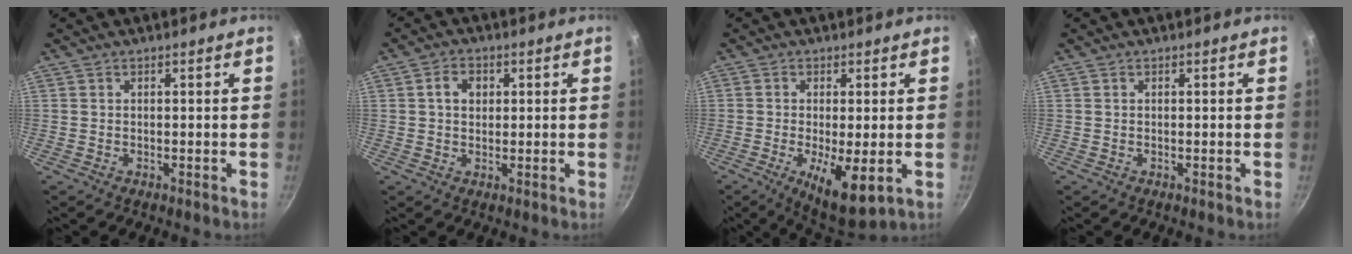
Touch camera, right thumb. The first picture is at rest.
{"total": 3.8, "force": [0.9, 2.9, 2.3], "torque": [-0.024, 0.004, 0.012]}
{"total": 9.4, "force": [-2.1, 2.8, 8.8], "torque": [-0.146, -0.012, -0.022]}
{"total": 0.0}